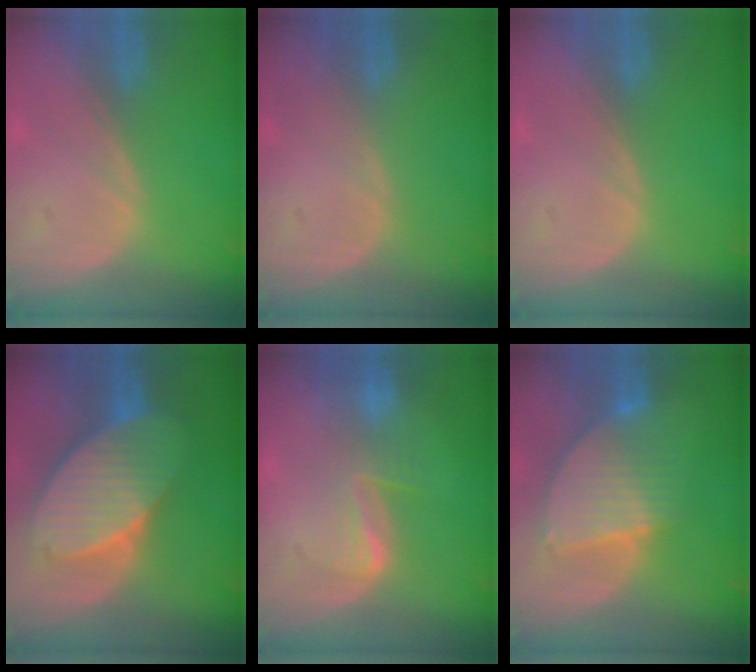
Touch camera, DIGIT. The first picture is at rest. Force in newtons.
{"total": 0.0}
{"total": 0.0}
{"total": 10.6, "press": 10.6, "slide": 0.7}
{"total": 4.5, "press": 4.5, "slide": 0.5}
{"total": 8.7, "press": 7.5, "slide": 4.4}